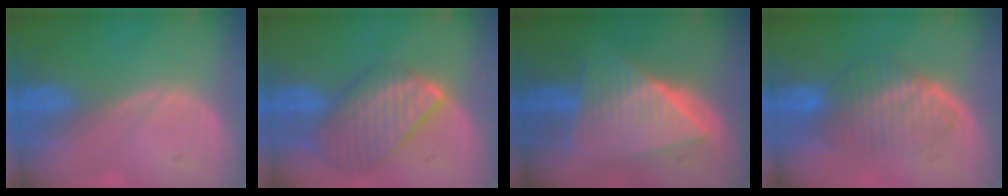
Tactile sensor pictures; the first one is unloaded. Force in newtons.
{"total": 9.8, "press": 8.4, "slide": 5.0}
{"total": 9.9, "press": 9.8, "slide": 0.6}
{"total": 6.6, "press": 6.4, "slide": 1.8}